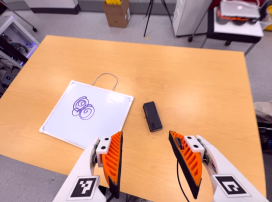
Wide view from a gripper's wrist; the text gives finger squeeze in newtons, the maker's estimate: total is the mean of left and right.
{"total": 0.0}